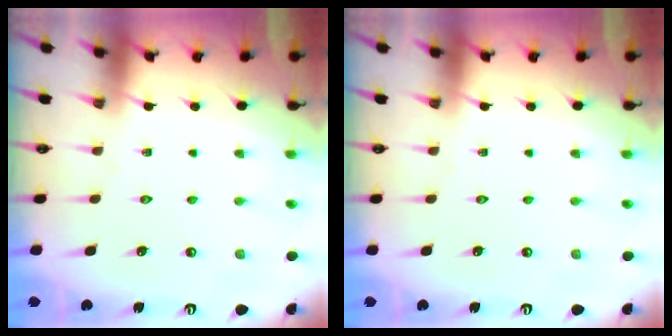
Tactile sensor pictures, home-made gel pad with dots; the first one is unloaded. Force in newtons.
{"total": 0.0}